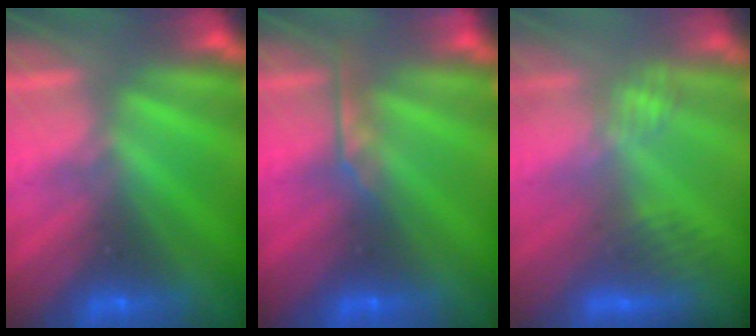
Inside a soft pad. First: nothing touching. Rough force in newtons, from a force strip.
{"total": 2.9}
{"total": 2.9}